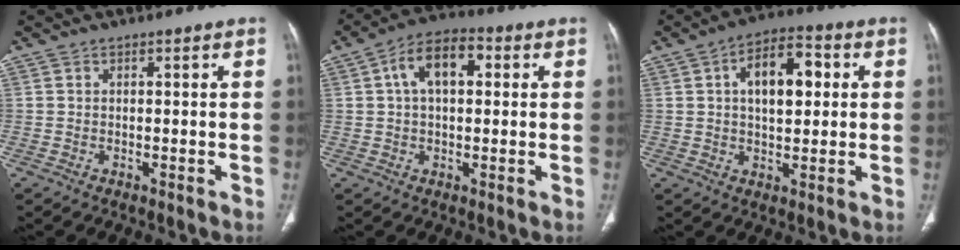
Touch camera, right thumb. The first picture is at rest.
{"total": 9.3, "force": [2.2, 5.3, 7.3], "torque": [-0.116, 0.023, 0.029]}
{"total": 10.8, "force": [2.3, 5.7, 8.9], "torque": [-0.115, 0.012, 0.030]}